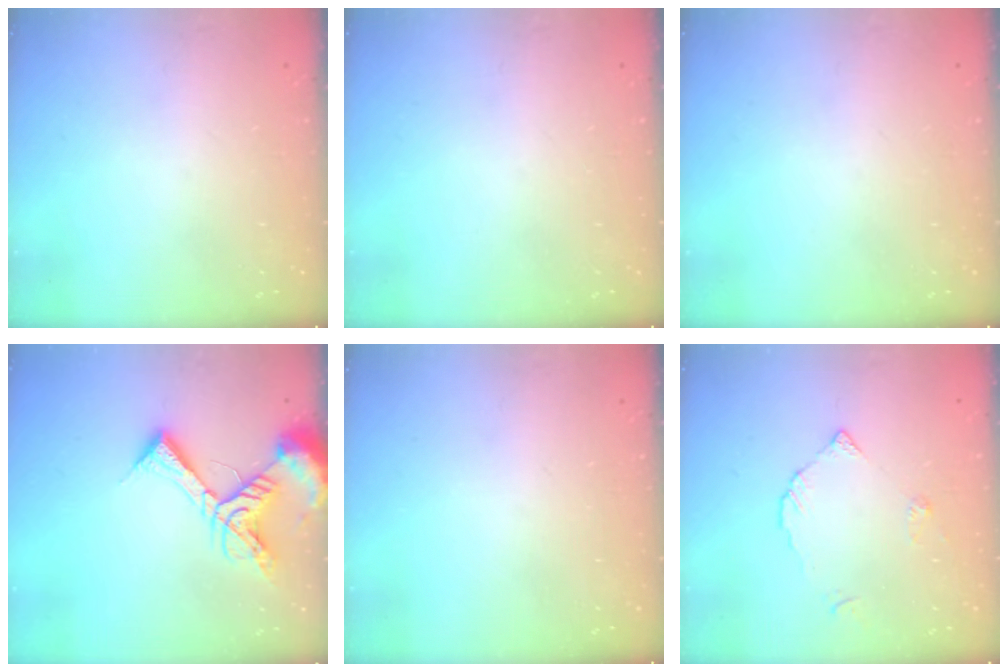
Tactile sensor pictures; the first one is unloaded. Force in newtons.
{"total": 0.0}
{"total": 0.0}
{"total": 13.0, "press": 12.9, "slide": 1.6}
{"total": 0.0}
{"total": 3.9, "press": 3.9, "slide": 0.3}